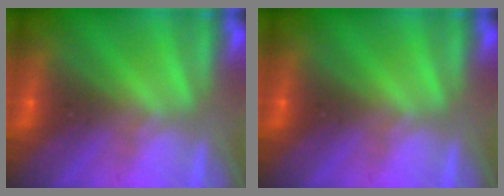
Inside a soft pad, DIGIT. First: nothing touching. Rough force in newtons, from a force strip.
{"total": 0.0}